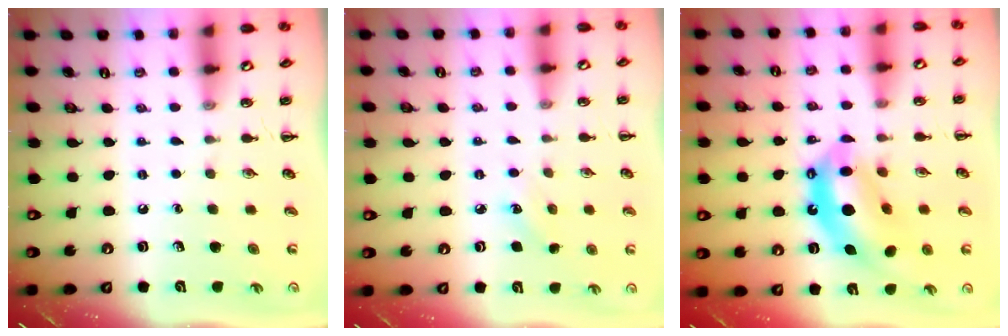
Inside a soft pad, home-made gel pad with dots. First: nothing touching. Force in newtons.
{"total": 4.3, "press": 4.2, "slide": 1.1}
{"total": 13.1, "press": 12.6, "slide": 3.6}